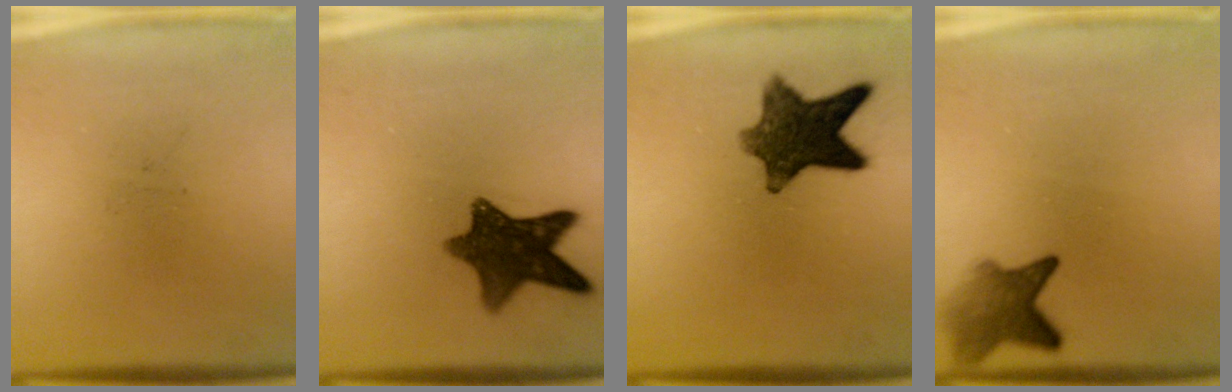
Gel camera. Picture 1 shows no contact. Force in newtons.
{"total": 10.9}
{"total": 10.6}
{"total": 5.0}